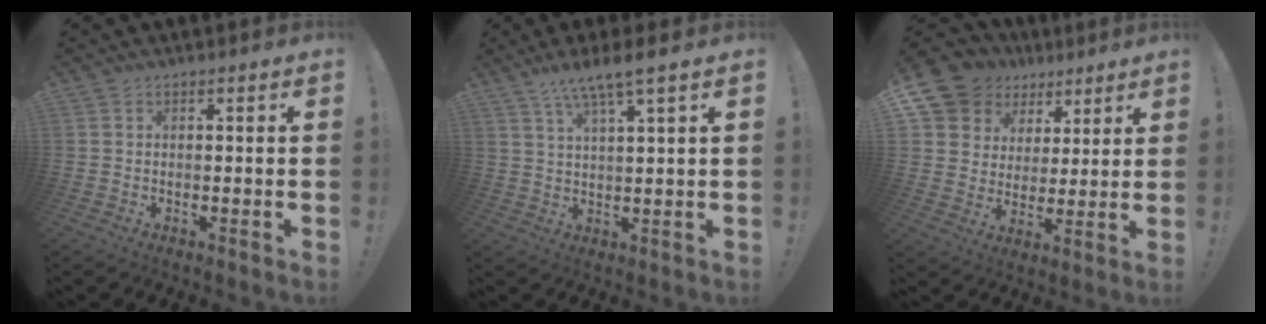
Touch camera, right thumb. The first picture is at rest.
{"total": 6.9, "force": [5.1, -0.2, 4.6], "torque": [-0.085, -0.027, 0.085]}
{"total": 12.2, "force": [7.2, 9.2, 3.5], "torque": [-0.062, -0.054, 0.147]}